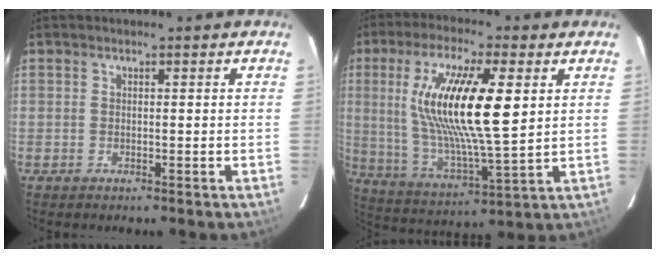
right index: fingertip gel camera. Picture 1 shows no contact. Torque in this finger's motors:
{"motor_torque": [1.74, 0.34, 1.05, 0.21]}